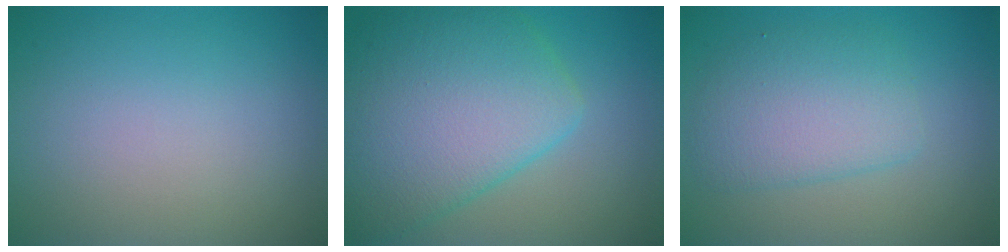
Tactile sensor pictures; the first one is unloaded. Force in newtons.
{"total": 9.1, "press": 9.1, "slide": 0.1}
{"total": 4.2, "press": 4.2, "slide": 0.0}